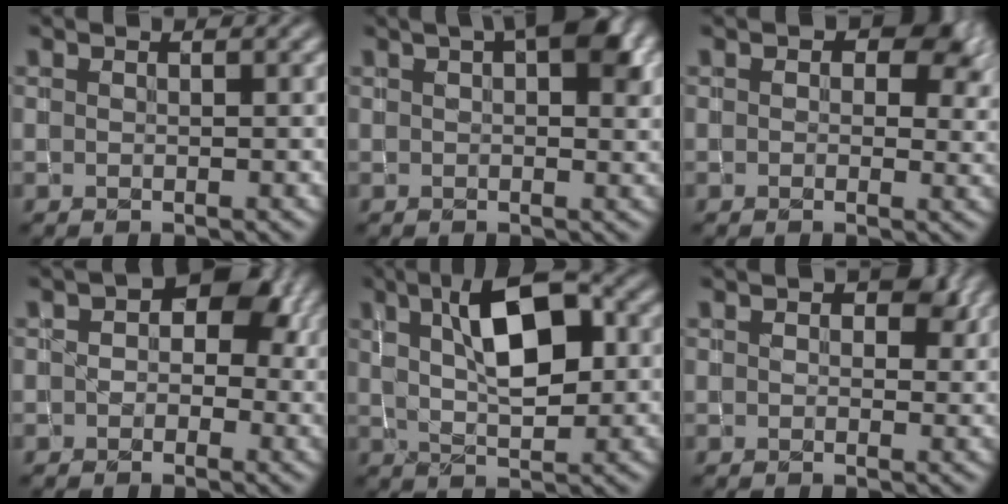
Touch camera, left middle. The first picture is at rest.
{"total": 5.6, "force": [2.5, 2.3, 4.4], "torque": [-0.053, 0.017, 0.030]}
{"total": 5.5, "force": [1.7, 3.8, 3.6], "torque": [-0.044, -0.005, 0.021]}
{"total": 4.8, "force": [0.6, 3.5, 3.2], "torque": [-0.025, 0.005, 0.001]}
{"total": 7.2, "force": [1.9, 3.0, 6.3], "torque": [-0.098, 0.015, 0.027]}
{"total": 2.8, "force": [0.8, 2.0, 1.8], "torque": [-0.021, 0.001, 0.014]}